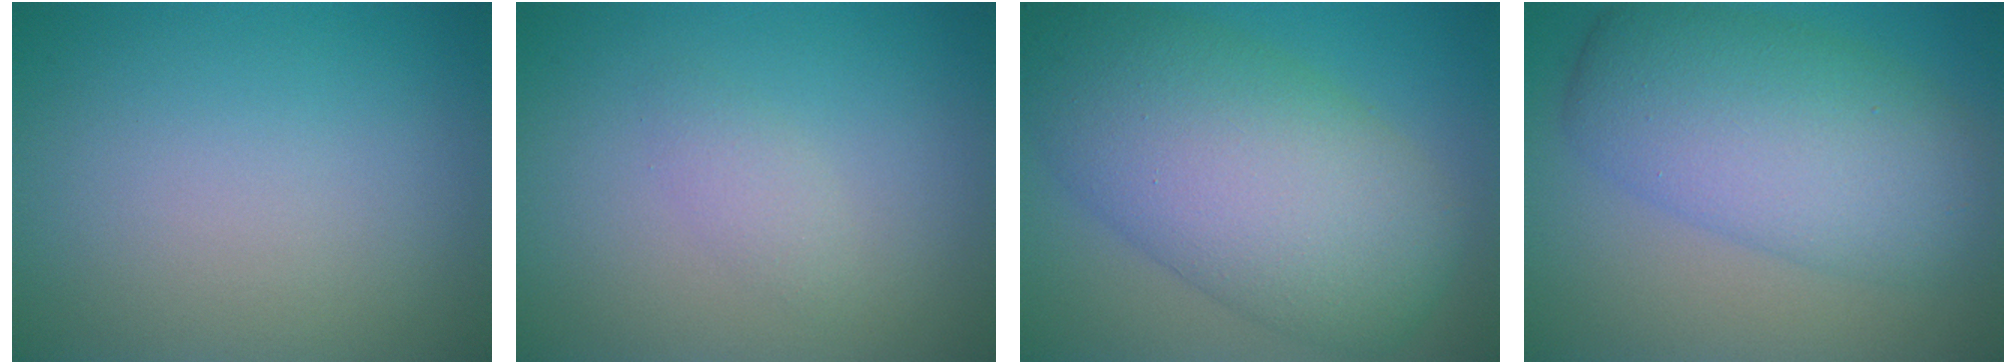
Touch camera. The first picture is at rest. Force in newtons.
{"total": 1.2, "press": 1.2, "slide": 0.1}
{"total": 11.3, "press": 11.3, "slide": 0.4}
{"total": 8.2, "press": 8.2, "slide": 0.1}